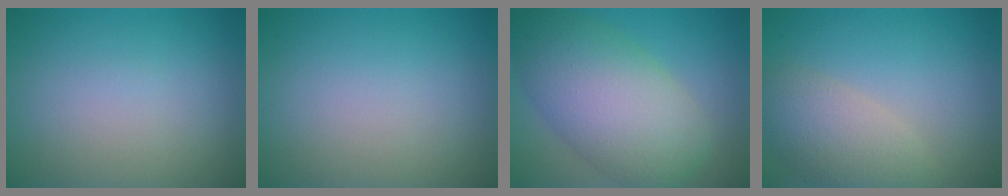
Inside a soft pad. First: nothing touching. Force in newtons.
{"total": 0.0}
{"total": 9.7, "press": 9.7, "slide": 0.4}
{"total": 4.7, "press": 4.7, "slide": 0.5}